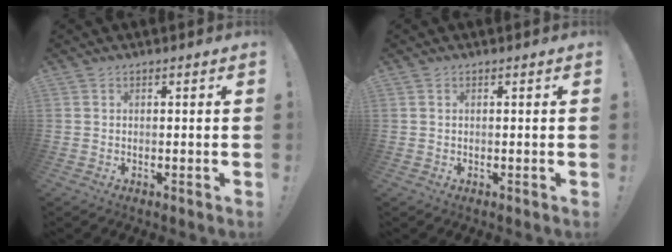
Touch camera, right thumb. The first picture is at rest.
{"total": 0.5, "force": [0.3, 0.3, 0.3], "torque": [-0.007, 0.001, 0.006]}